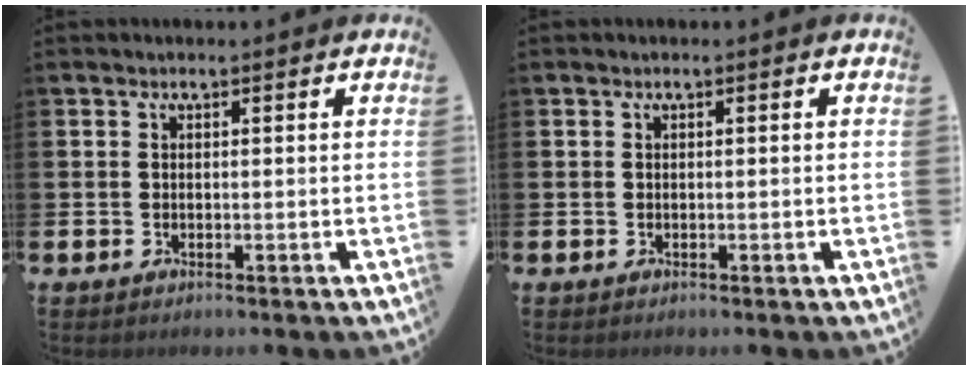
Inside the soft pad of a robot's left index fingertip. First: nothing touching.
{"total": 0.0}